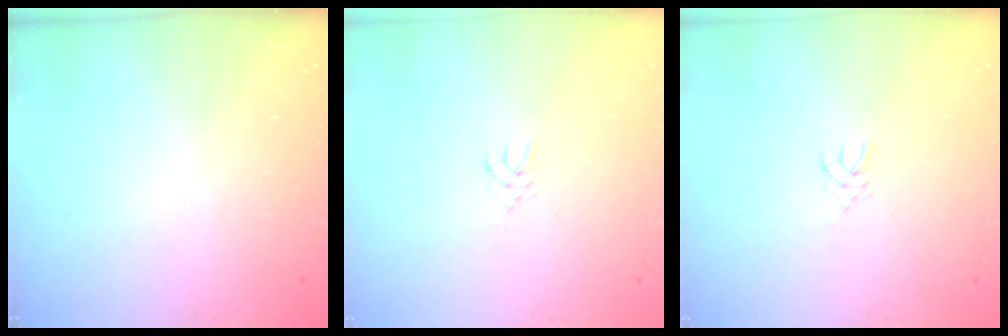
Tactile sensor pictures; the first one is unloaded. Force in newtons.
{"total": 2.5, "press": 2.4, "slide": 0.4}
{"total": 2.5, "press": 2.4, "slide": 0.4}